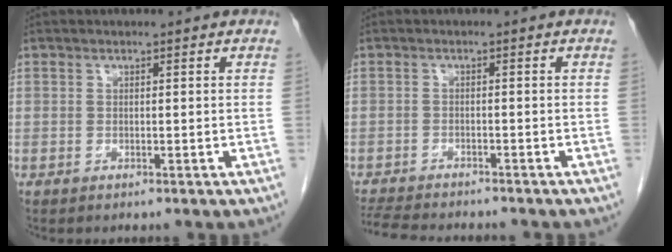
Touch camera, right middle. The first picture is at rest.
{"total": 9.3, "force": [-8.4, 1.4, 3.5], "torque": [-0.059, -0.011, -0.130]}